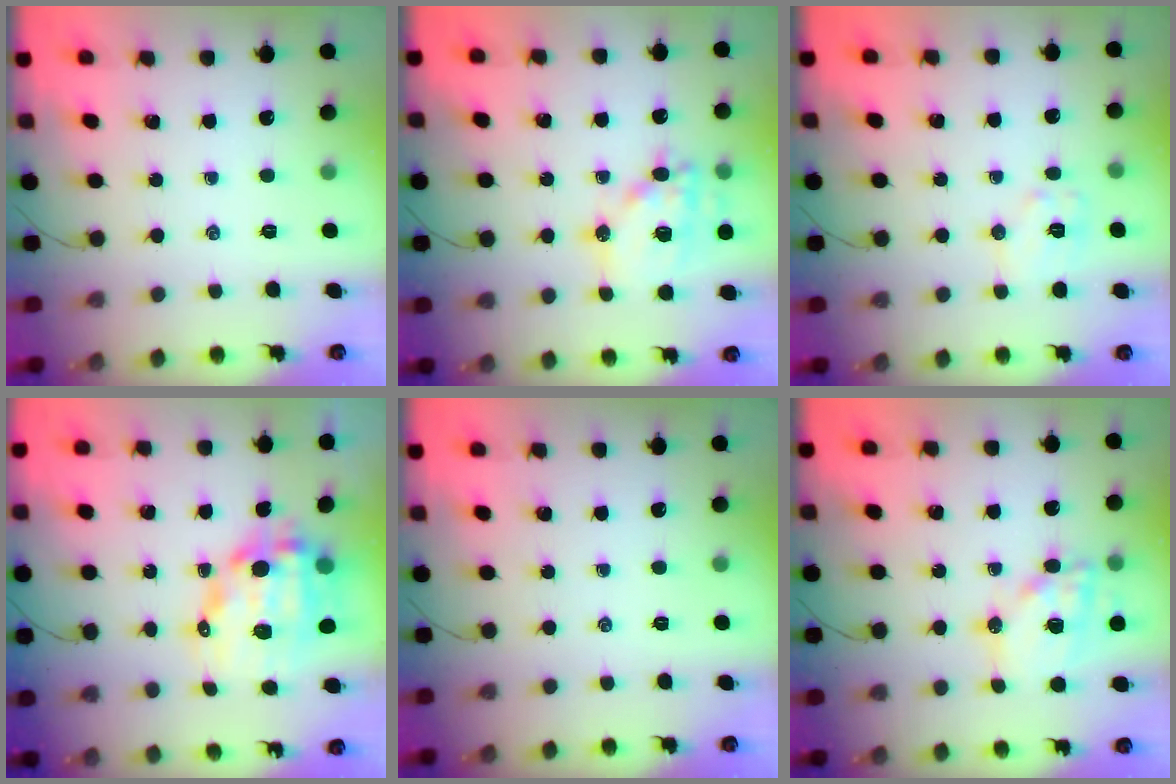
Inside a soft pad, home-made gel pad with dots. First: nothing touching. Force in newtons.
{"total": 16.1, "press": 15.9, "slide": 3.0}
{"total": 7.1, "press": 7.1, "slide": 0.4}
{"total": 14.1, "press": 13.7, "slide": 3.3}
{"total": 0.0}
{"total": 15.5, "press": 15.1, "slide": 3.5}